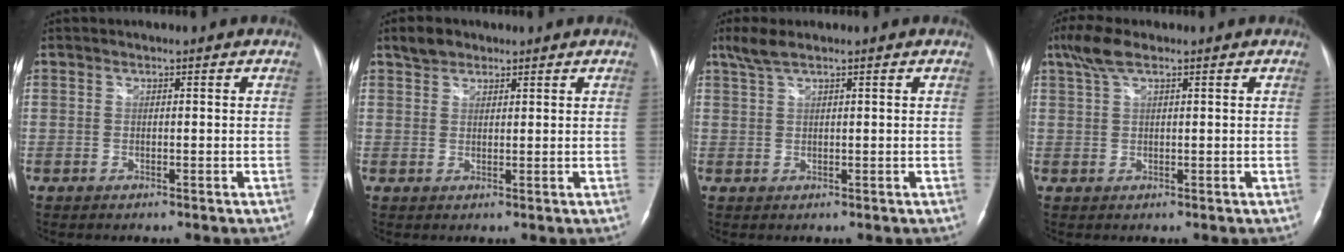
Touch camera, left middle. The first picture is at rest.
{"total": 2.9, "force": [2.2, 1.7, 0.8], "torque": [-0.020, 0.012, 0.039]}
{"total": 2.9, "force": [2.2, 0.3, 1.8], "torque": [-0.049, 0.013, 0.049]}
{"total": 4.4, "force": [2.8, 1.1, 3.2], "torque": [-0.077, 0.024, 0.058]}